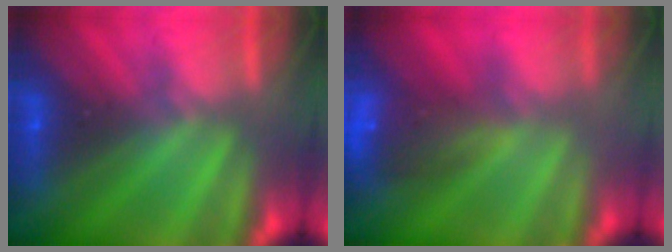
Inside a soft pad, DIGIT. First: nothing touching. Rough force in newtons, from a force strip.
{"total": 11.8}